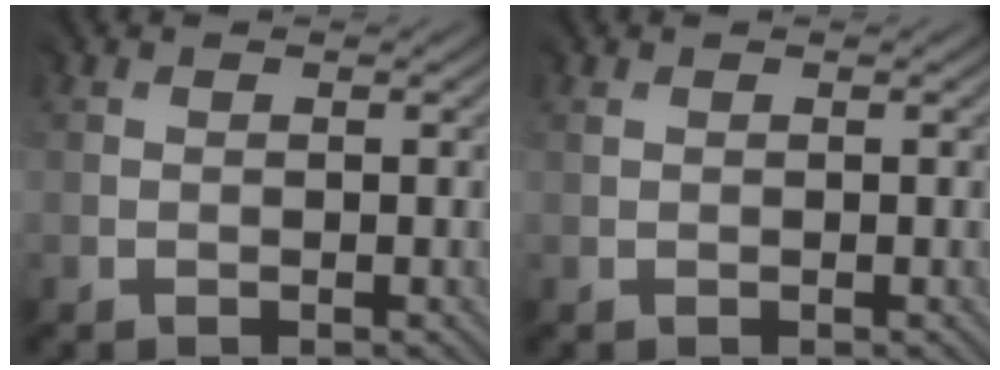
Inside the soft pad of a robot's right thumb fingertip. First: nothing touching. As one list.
[{"total": 0.5, "force": [0.4, 0.2, 0.3], "torque": [-0.008, 0.000, 0.010]}]